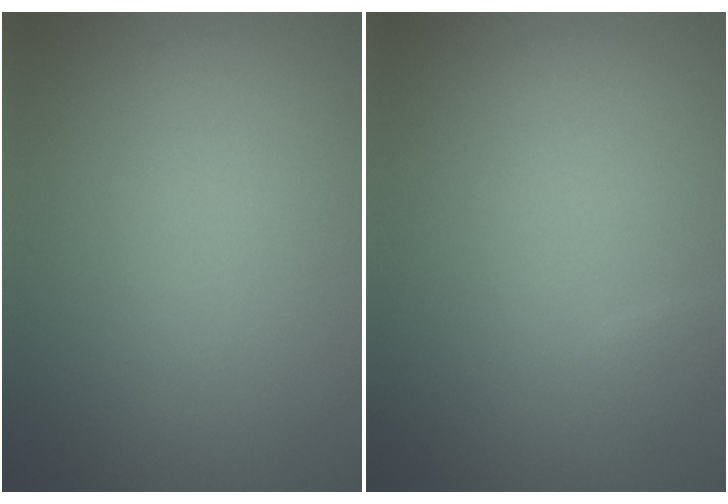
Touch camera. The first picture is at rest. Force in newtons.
{"total": 0.7, "press": 0.7, "slide": 0.0}